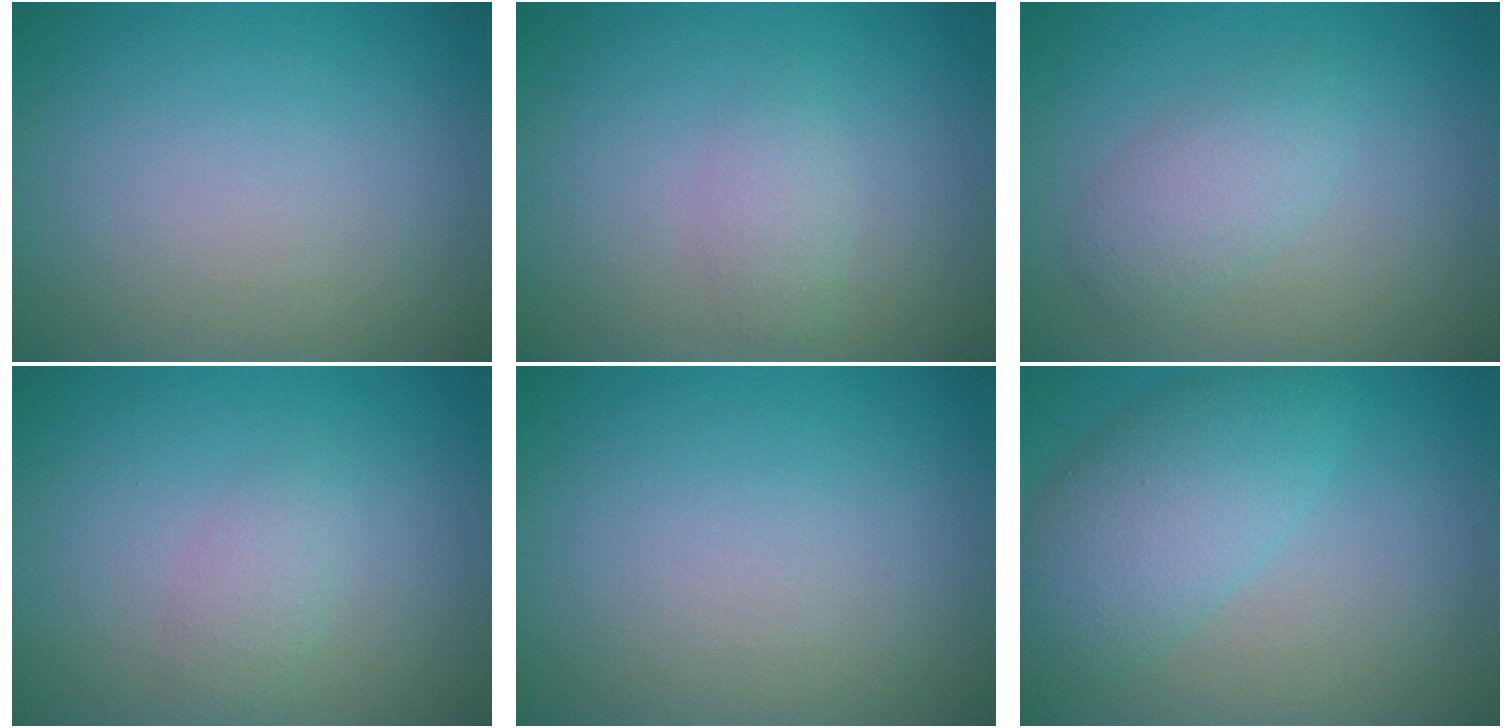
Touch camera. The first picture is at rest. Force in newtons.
{"total": 1.5, "press": 1.5, "slide": 0.0}
{"total": 4.0, "press": 4.0, "slide": 0.1}
{"total": 1.6, "press": 1.6, "slide": 0.0}
{"total": 0.0}
{"total": 5.3, "press": 5.3, "slide": 0.2}